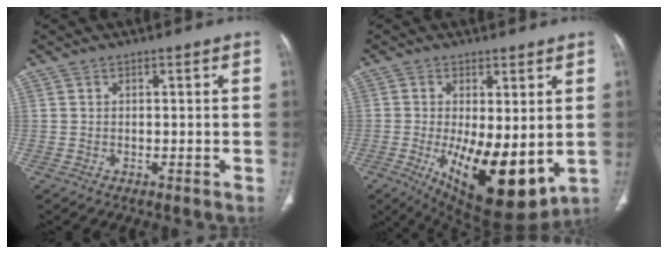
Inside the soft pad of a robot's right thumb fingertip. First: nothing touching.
{"total": 16.8, "force": [-2.6, 6.9, 15.1], "torque": [-0.236, -0.034, -0.019]}